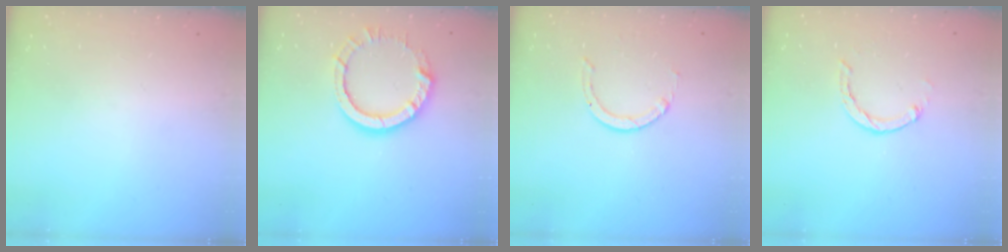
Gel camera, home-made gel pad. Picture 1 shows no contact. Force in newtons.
{"total": 9.8, "press": 9.8, "slide": 0.4}
{"total": 1.5, "press": 1.5, "slide": 0.2}
{"total": 2.7, "press": 2.7, "slide": 0.5}